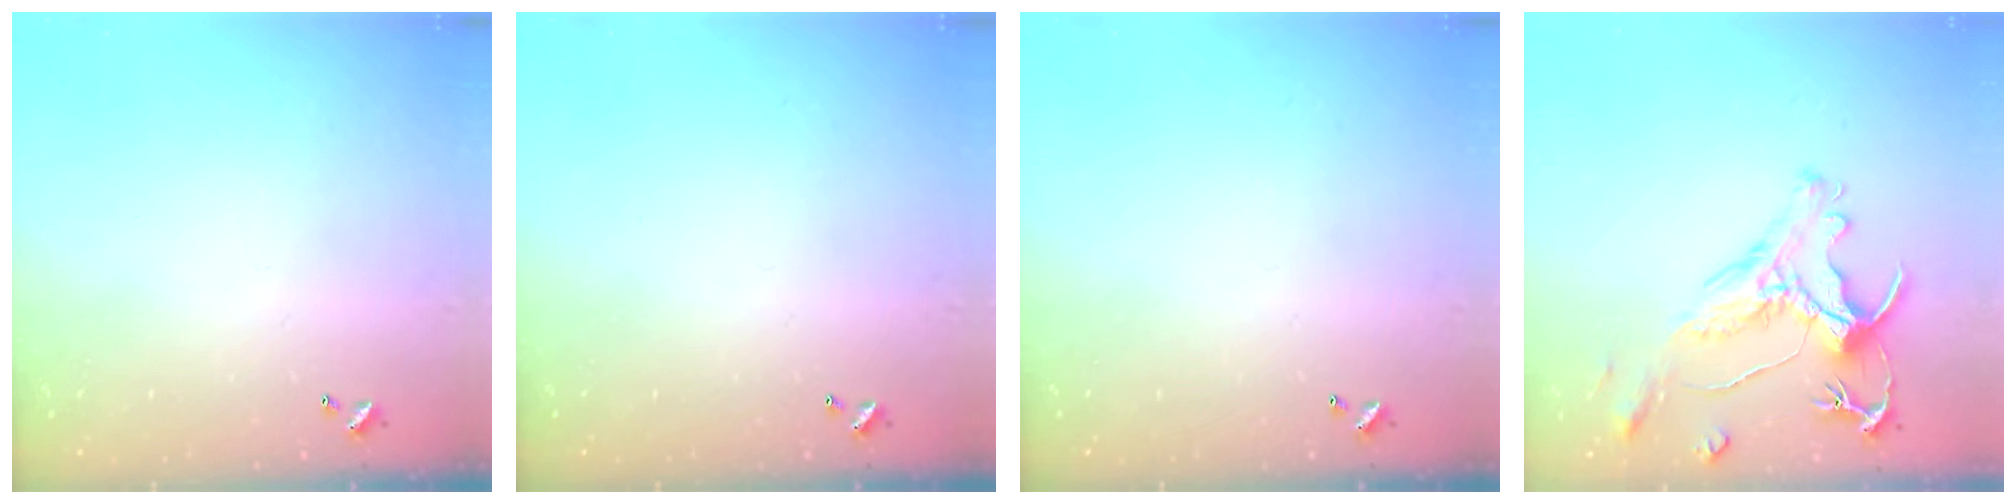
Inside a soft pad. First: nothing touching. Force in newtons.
{"total": 0.0}
{"total": 0.0}
{"total": 2.8, "press": 2.5, "slide": 1.3}